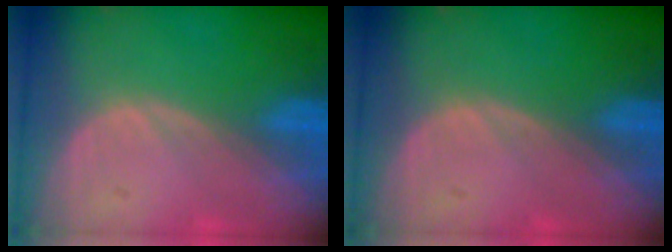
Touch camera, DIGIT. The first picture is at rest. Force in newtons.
{"total": 0.0}